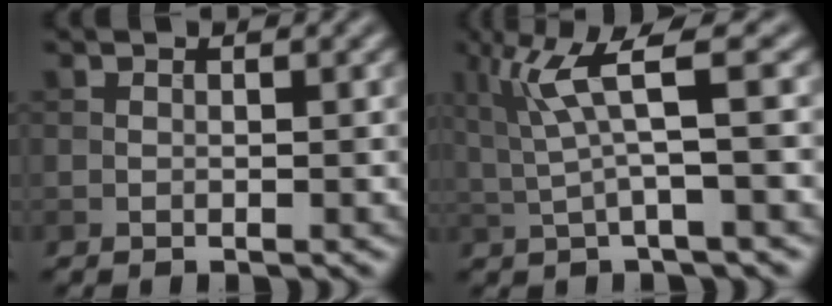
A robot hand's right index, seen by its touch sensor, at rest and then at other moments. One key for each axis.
{"total": 5.3, "fx": 1.4, "fy": 0.6, "fz": 5.0, "tx": -0.107, "ty": 0.006, "tz": 0.029}